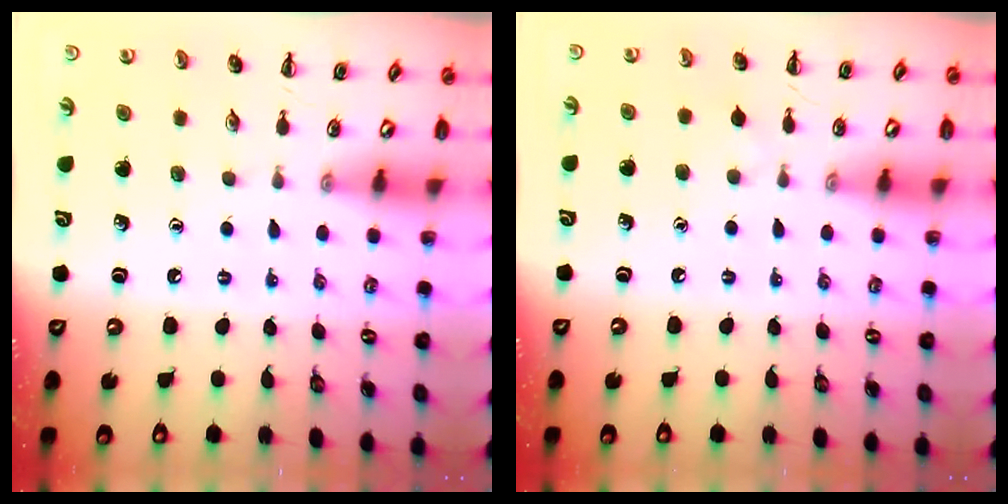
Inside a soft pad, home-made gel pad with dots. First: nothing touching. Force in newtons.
{"total": 2.4, "press": 2.3, "slide": 0.9}